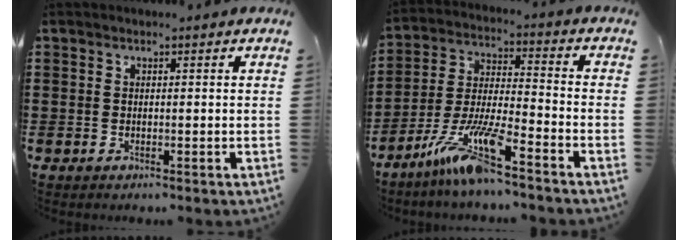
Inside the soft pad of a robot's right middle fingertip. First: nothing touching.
{"total": 10.6, "force": [-7.9, 0.6, 7.0], "torque": [-0.153, -0.007, -0.157]}